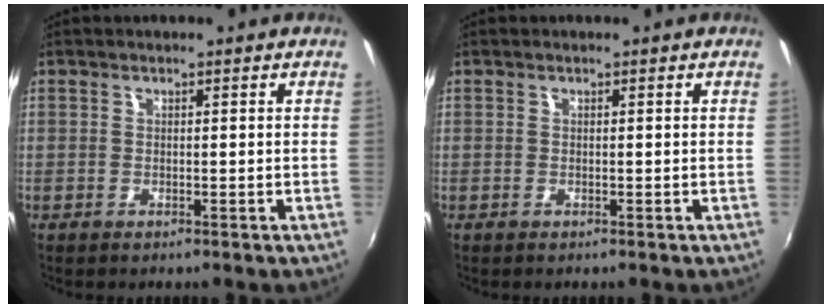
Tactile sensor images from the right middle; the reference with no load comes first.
{"total": 0.0}